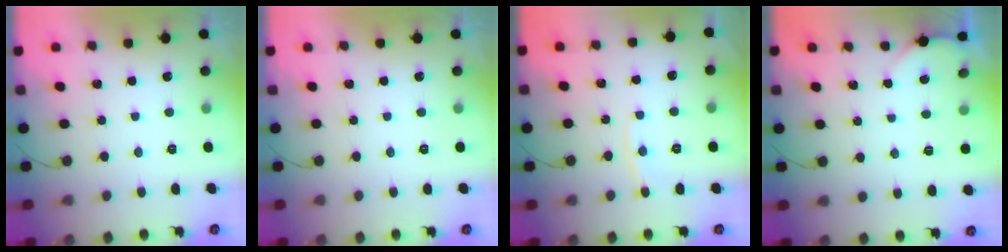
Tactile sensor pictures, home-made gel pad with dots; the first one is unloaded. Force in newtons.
{"total": 0.0}
{"total": 4.1, "press": 4.1, "slide": 0.2}
{"total": 1.0, "press": 1.0, "slide": 0.1}